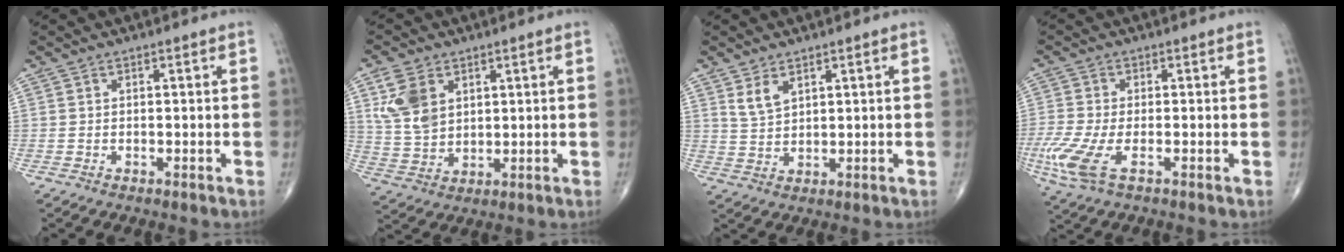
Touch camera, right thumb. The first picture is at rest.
{"total": 9.0, "force": [3.6, 6.1, 5.5], "torque": [-0.096, -0.009, 0.081]}
{"total": 3.7, "force": [2.2, 1.8, 2.3], "torque": [-0.041, -0.013, 0.051]}
{"total": 8.4, "force": [-3.4, 3.1, 7.0], "torque": [-0.183, -0.015, -0.068]}